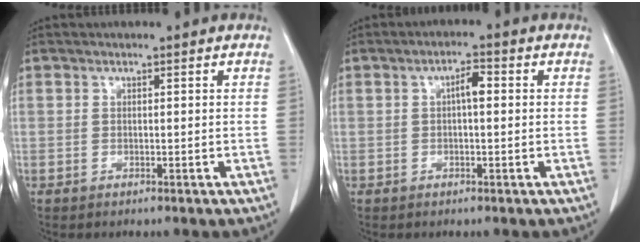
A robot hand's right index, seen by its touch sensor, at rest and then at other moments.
{"total": 2.8, "force": [0.3, 0.8, 2.6], "torque": [-0.043, 0.007, 0.003]}